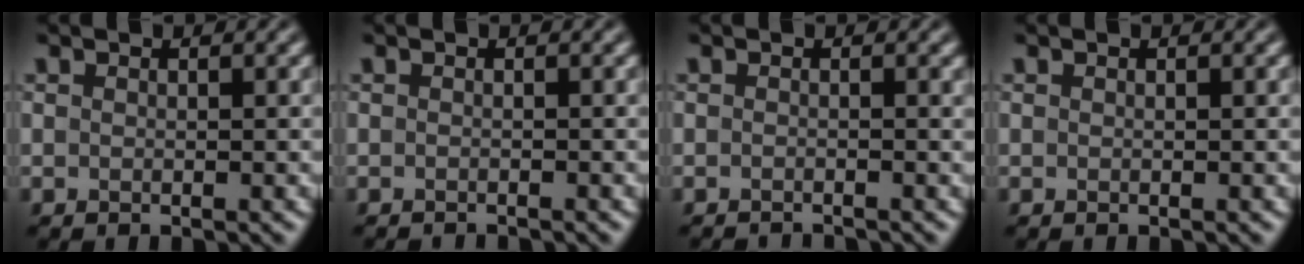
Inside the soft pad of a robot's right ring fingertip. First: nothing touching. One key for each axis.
{"total": 1.3, "fx": -1.2, "fy": 0.2, "fz": 0.3, "tx": 0.006, "ty": -0.004, "tz": -0.019}
{"total": 1.7, "fx": -1.5, "fy": 0.3, "fz": 0.6, "tx": 0.006, "ty": -0.007, "tz": -0.026}
{"total": 0.0}